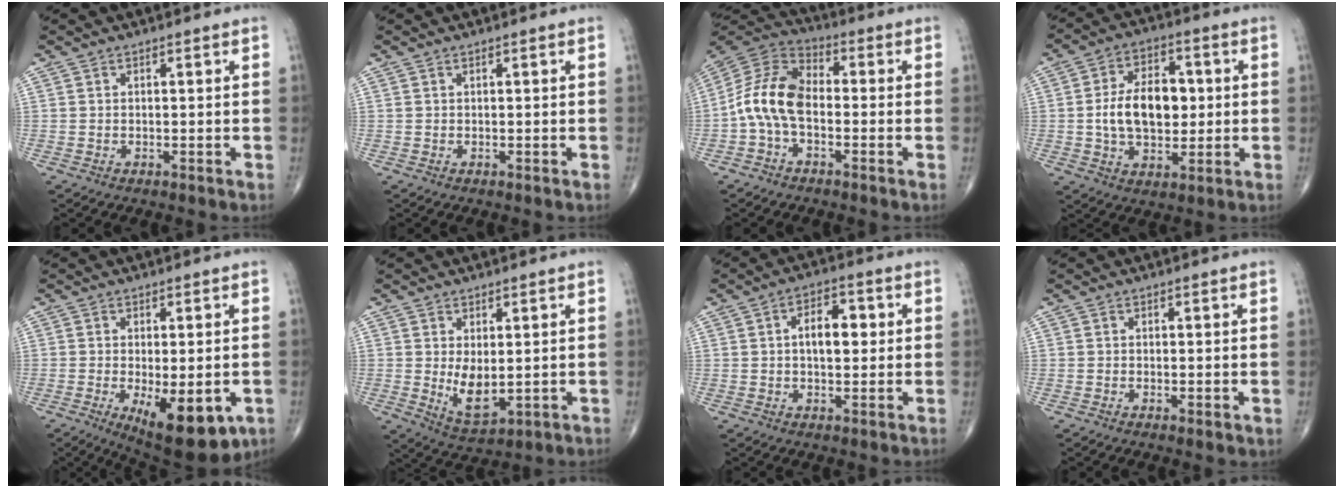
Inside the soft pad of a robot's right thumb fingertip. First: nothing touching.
{"total": 0.0}
{"total": 11.1, "force": [-1.9, 6.6, 8.8], "torque": [-0.167, 0.035, -0.049]}
{"total": 13.1, "force": [0.4, 8.1, 10.3], "torque": [-0.151, 0.010, 0.007]}
{"total": 13.3, "force": [-4.6, 5.3, 11.2], "torque": [-0.152, -0.016, -0.054]}
{"total": 6.5, "force": [0.3, 3.4, 5.5], "torque": [-0.081, -0.021, 0.021]}
{"total": 7.1, "force": [1.0, 3.8, 6.0], "torque": [-0.079, 0.009, 0.011]}
{"total": 1.5, "force": [-0.2, 0.5, 1.4], "torque": [-0.024, -0.007, -0.004]}